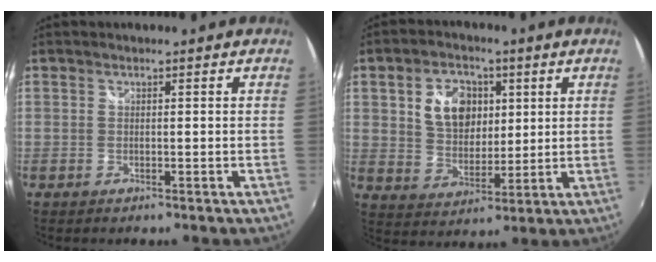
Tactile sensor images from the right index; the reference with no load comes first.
{"total": 10.6, "force": [3.1, 7.6, 6.7], "torque": [-0.127, 0.016, 0.063]}